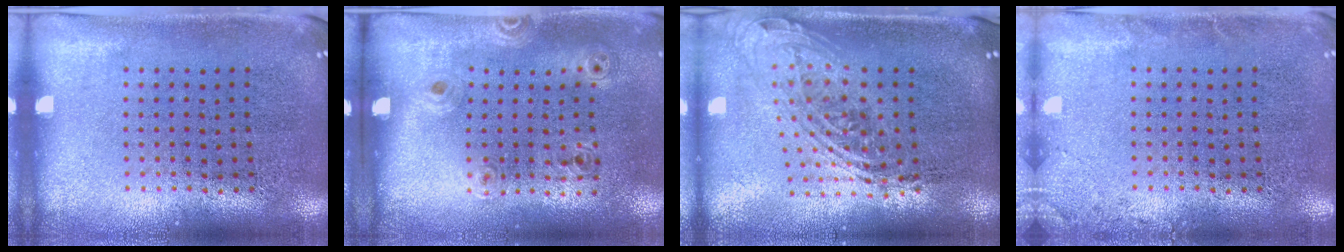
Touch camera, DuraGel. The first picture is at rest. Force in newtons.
{"total": 1.1, "press": 0.9, "slide": 0.7}
{"total": 2.1, "press": 1.5, "slide": 1.4}
{"total": 1.4, "press": 1.4, "slide": 0.3}